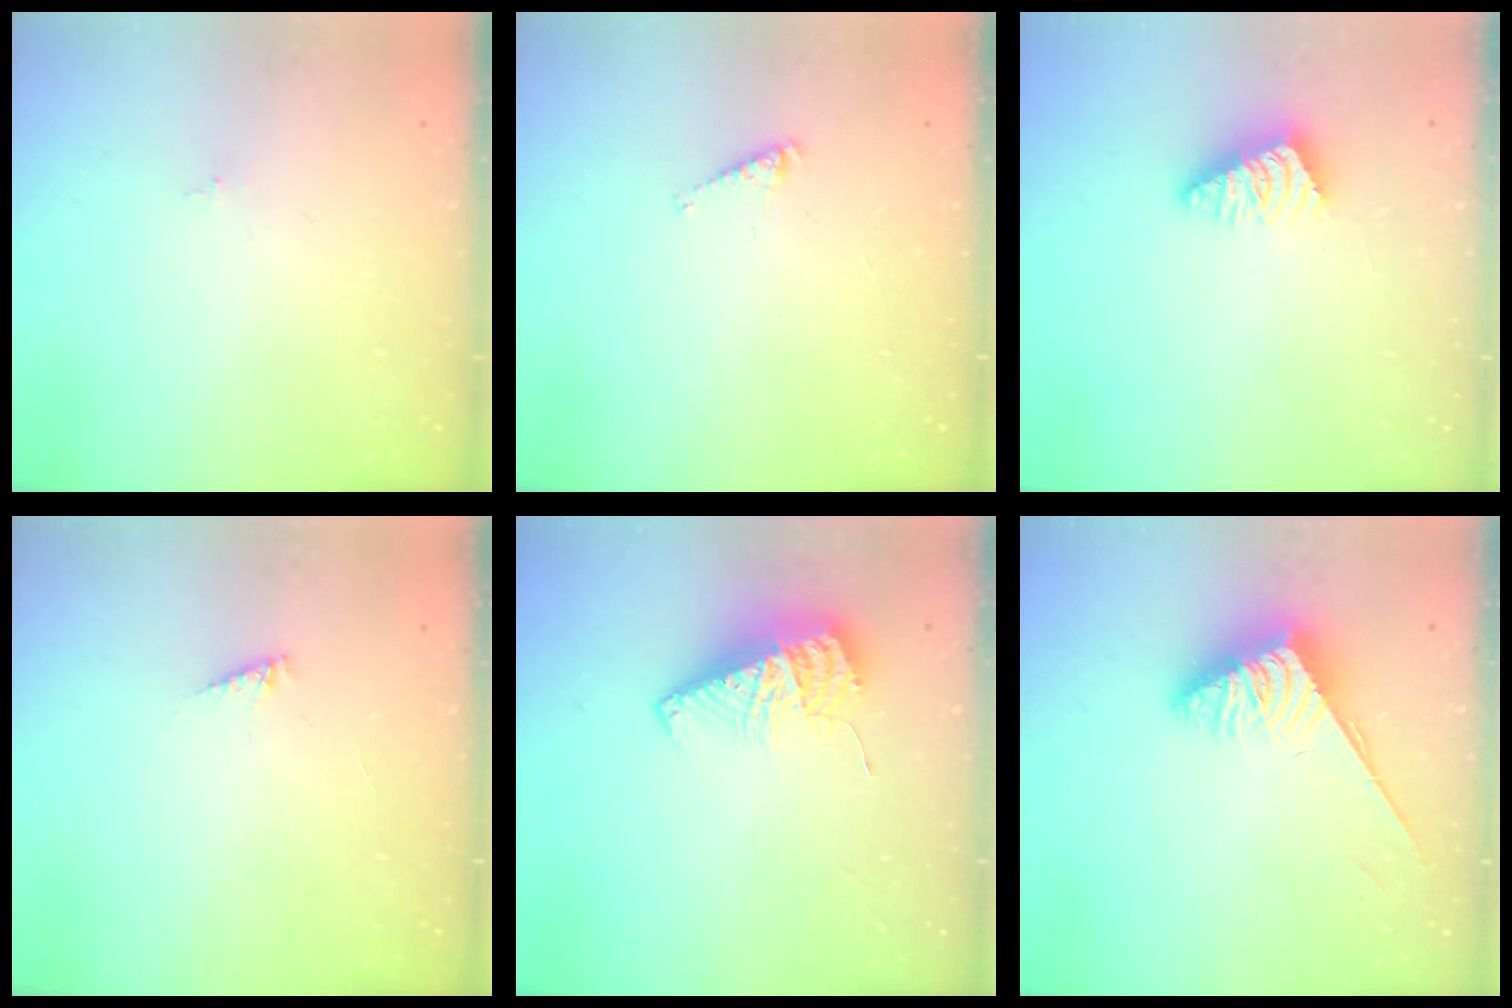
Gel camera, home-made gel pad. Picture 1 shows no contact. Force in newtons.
{"total": 2.9, "press": 2.9, "slide": 0.4}
{"total": 2.4, "press": 2.4, "slide": 0.4}
{"total": 1.8, "press": 1.8, "slide": 0.2}
{"total": 10.8, "press": 10.7, "slide": 1.0}
{"total": 3.7, "press": 3.6, "slide": 0.6}